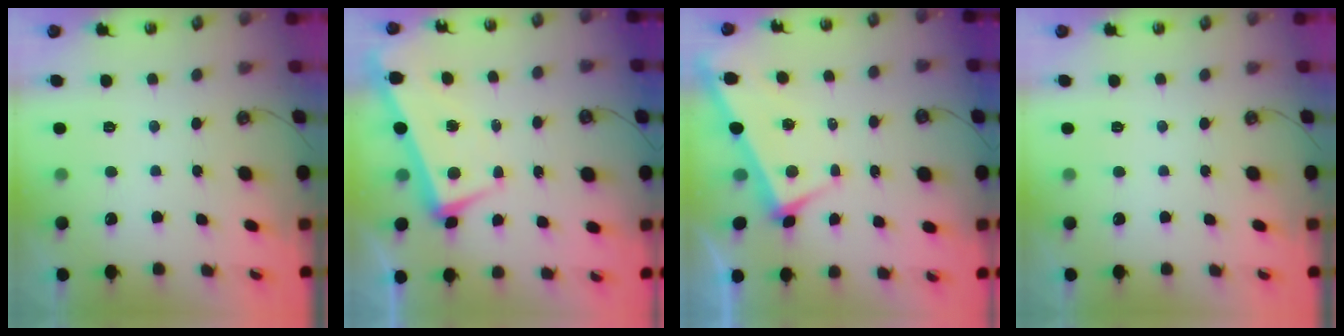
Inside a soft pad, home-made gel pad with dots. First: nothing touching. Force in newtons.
{"total": 1.4, "press": 1.1, "slide": 0.8}
{"total": 3.8, "press": 3.8, "slide": 0.2}
{"total": 0.0}